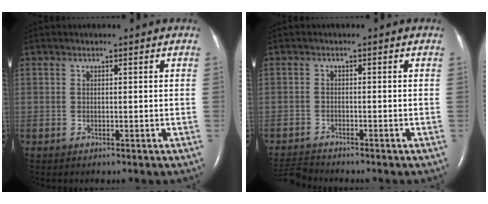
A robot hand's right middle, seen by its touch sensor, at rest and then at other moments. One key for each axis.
{"total": 3.3, "fx": -3.3, "fy": -0.3, "fz": -0.1, "tx": 0.001, "ty": -0.020, "tz": -0.060}